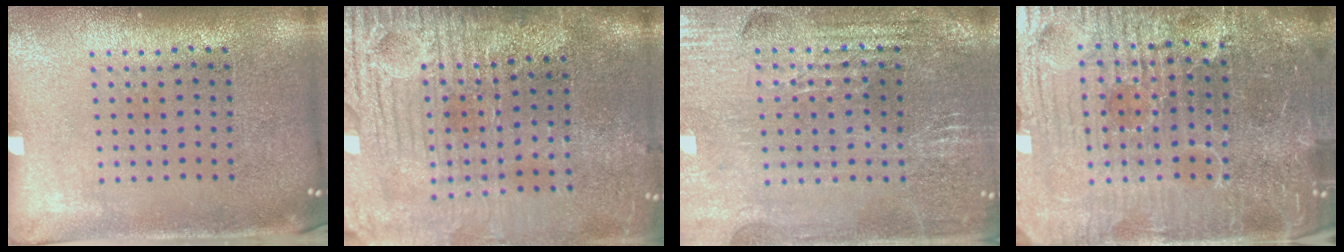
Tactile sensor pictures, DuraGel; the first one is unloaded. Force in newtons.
{"total": 4.7, "press": 4.0, "slide": 2.4}
{"total": 2.9, "press": 2.8, "slide": 0.5}
{"total": 6.8, "press": 6.1, "slide": 3.0}